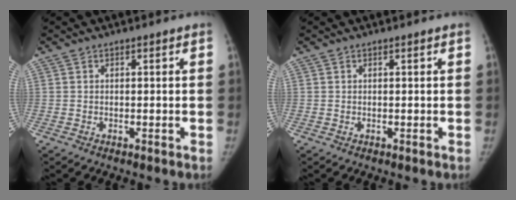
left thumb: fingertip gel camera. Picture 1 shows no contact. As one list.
[{"total": 0.0}]